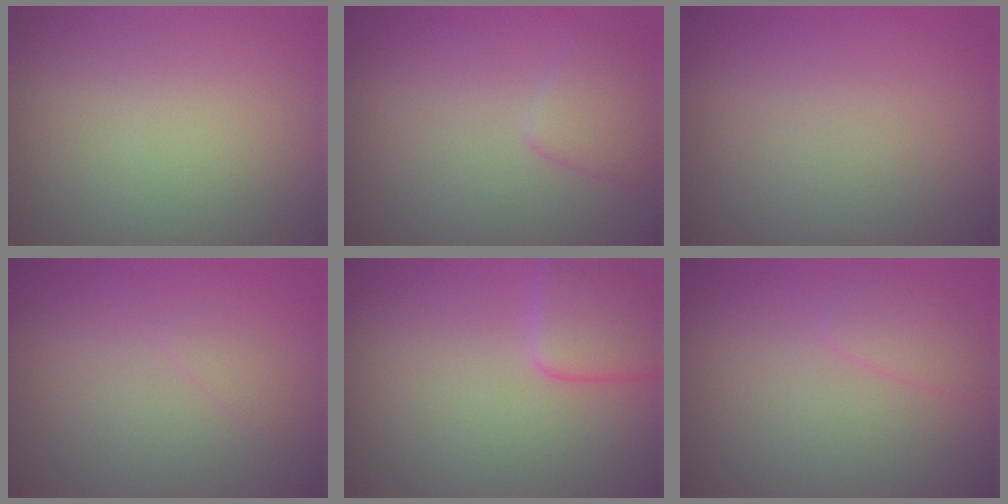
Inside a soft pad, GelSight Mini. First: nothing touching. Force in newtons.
{"total": 2.0, "press": 2.0, "slide": 0.1}
{"total": 0.0}
{"total": 0.7, "press": 0.7, "slide": 0.1}
{"total": 3.6, "press": 3.6, "slide": 0.3}
{"total": 1.4, "press": 1.4, "slide": 0.1}